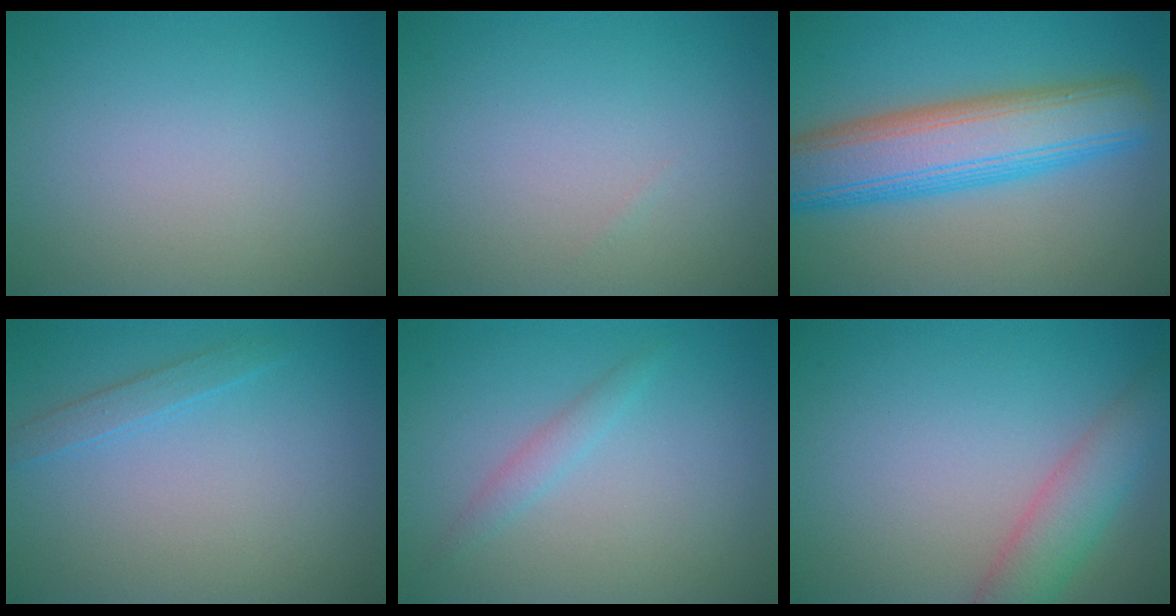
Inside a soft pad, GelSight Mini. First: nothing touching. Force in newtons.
{"total": 0.0}
{"total": 9.2, "press": 9.2, "slide": 0.3}
{"total": 1.3, "press": 1.3, "slide": 0.1}
{"total": 1.1, "press": 1.1, "slide": 0.1}
{"total": 4.0, "press": 4.0, "slide": 0.3}